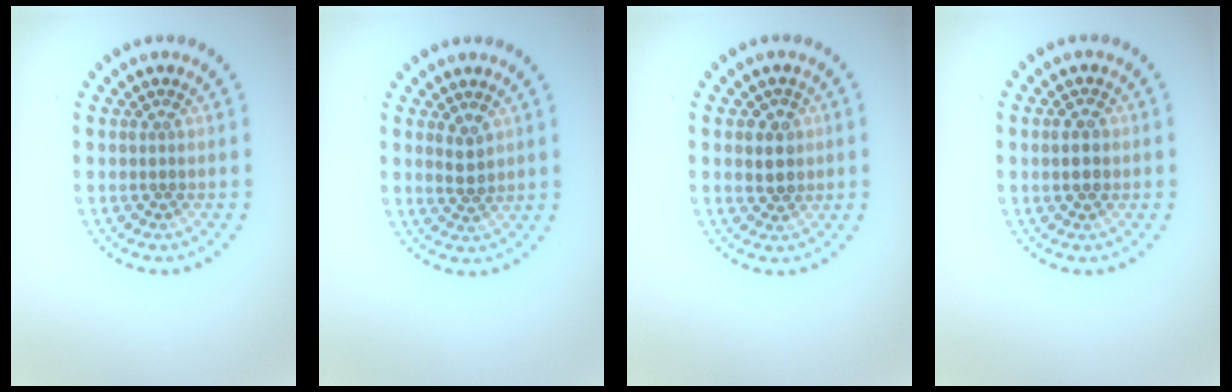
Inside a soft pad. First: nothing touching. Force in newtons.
{"total": 1.8, "press": 1.7, "slide": 0.5}
{"total": 2.3, "press": 2.2, "slide": 0.5}
{"total": 2.5, "press": 2.5, "slide": 0.3}